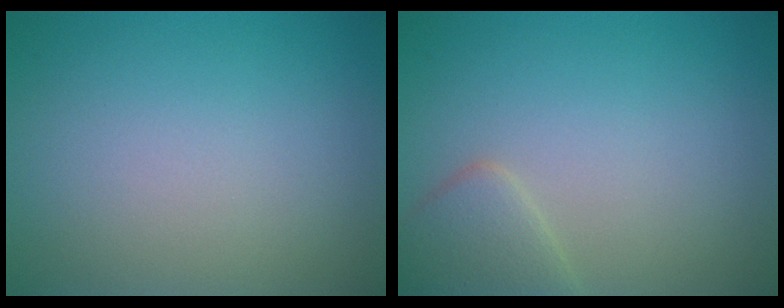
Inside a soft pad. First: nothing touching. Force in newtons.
{"total": 2.6, "press": 2.6, "slide": 0.1}